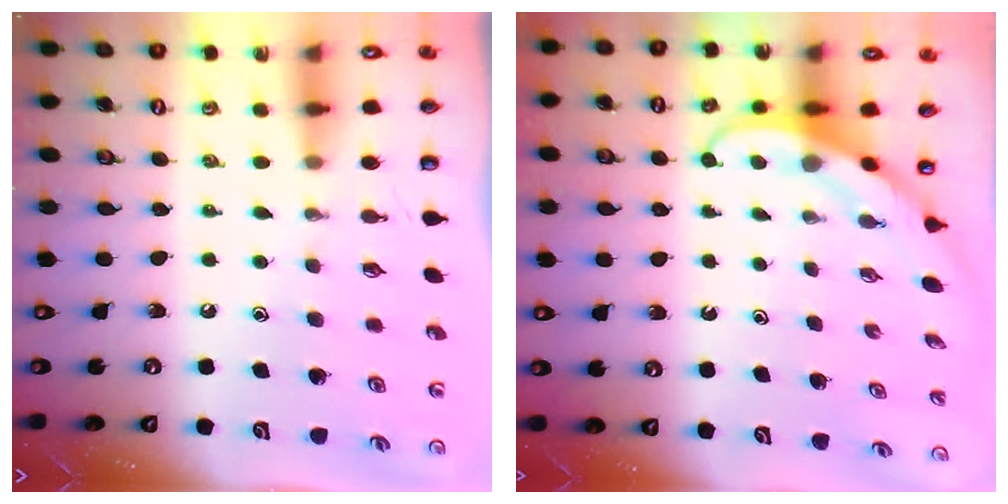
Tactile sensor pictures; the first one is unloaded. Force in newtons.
{"total": 3.9, "press": 3.9, "slide": 0.3}